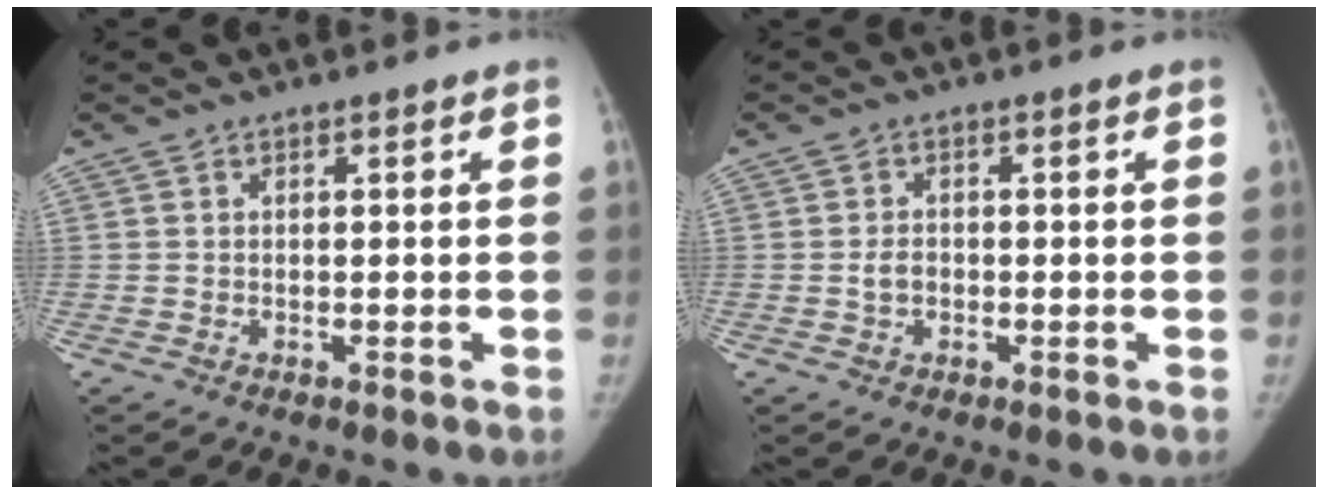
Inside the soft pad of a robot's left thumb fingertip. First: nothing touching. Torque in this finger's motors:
{"motor_torque": [-0.08, 0.07, 0.32, 0.04, 0.00]}